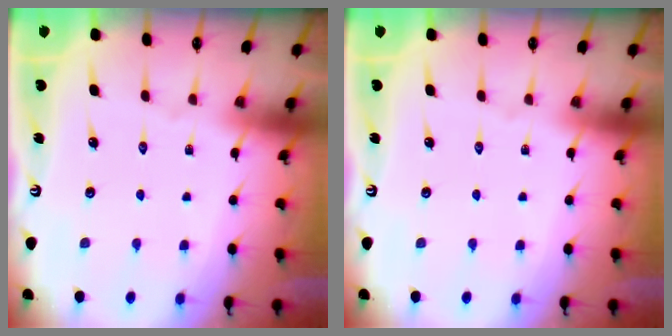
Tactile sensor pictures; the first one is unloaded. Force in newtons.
{"total": 0.0}